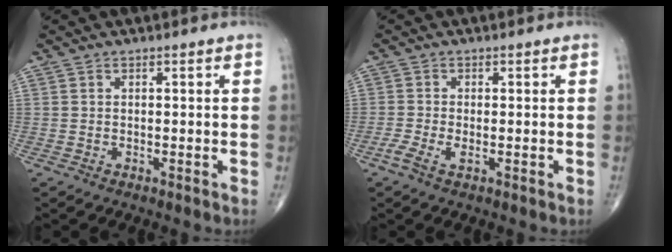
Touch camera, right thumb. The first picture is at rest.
{"total": 2.4, "force": [-0.9, 0.8, 2.0], "torque": [-0.052, -0.001, -0.023]}